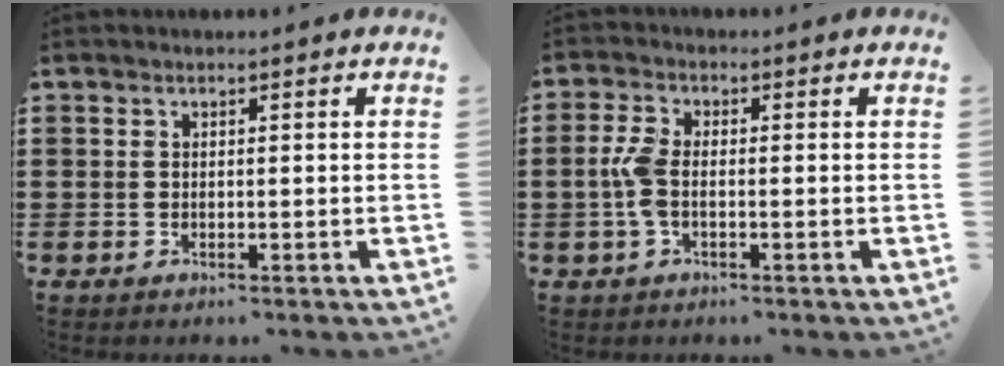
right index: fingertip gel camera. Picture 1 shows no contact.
{"total": 4.2, "force": [-0.7, 1.8, 3.8], "torque": [-0.096, -0.005, -0.022]}